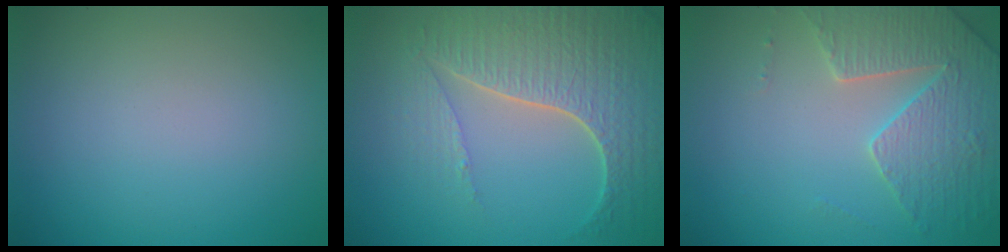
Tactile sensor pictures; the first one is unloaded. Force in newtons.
{"total": 7.1, "press": 5.3, "slide": 4.6}
{"total": 4.3, "press": 4.1, "slide": 1.1}